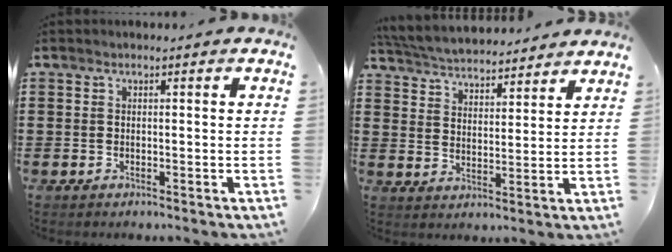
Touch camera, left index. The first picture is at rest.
{"total": 4.7, "force": [4.7, 0.2, 0.3], "torque": [-0.030, -0.029, 0.081]}